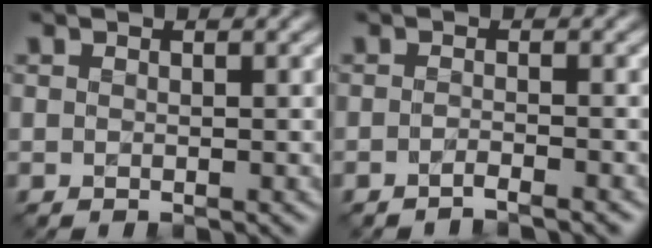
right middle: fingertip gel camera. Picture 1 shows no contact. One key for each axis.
{"total": 1.5, "fx": -1.2, "fy": 0.2, "fz": 0.9, "tx": -0.008, "ty": -0.004, "tz": -0.027}